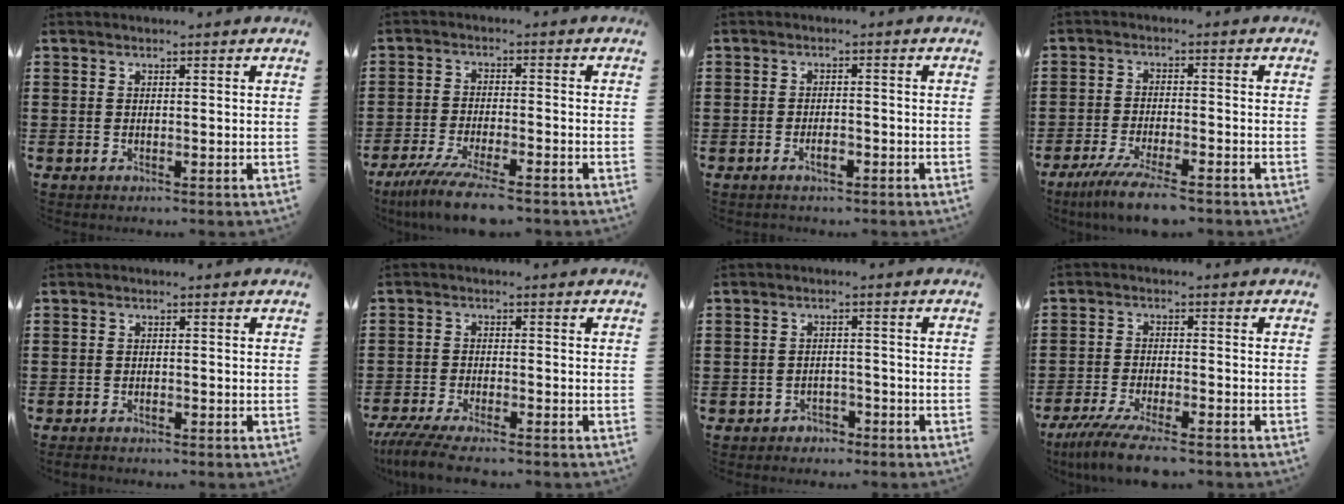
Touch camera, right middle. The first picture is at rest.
{"total": 6.9, "force": [-5.6, 0.2, 4.1], "torque": [-0.088, -0.015, -0.105]}
{"total": 2.3, "force": [-1.3, 0.9, 1.7], "torque": [-0.031, 0.003, -0.024]}
{"total": 6.0, "force": [-4.9, 0.2, 3.5], "torque": [-0.073, -0.015, -0.091]}
{"total": 0.7, "force": [-0.7, 0.1, 0.3], "torque": [-0.008, -0.002, -0.013]}
{"total": 4.2, "force": [-3.8, 0.2, 1.9], "torque": [-0.052, -0.016, -0.078]}
{"total": 1.8, "force": [-1.7, 0.6, -0.1], "torque": [-0.007, 0.003, -0.039]}
{"total": 5.9, "force": [-4.9, 0.2, 3.3], "torque": [-0.079, -0.019, -0.095]}